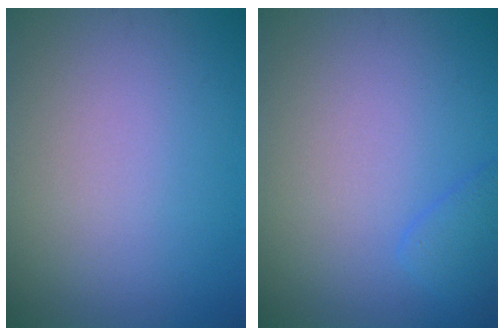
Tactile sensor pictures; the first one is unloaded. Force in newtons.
{"total": 1.6, "press": 1.6, "slide": 0.2}